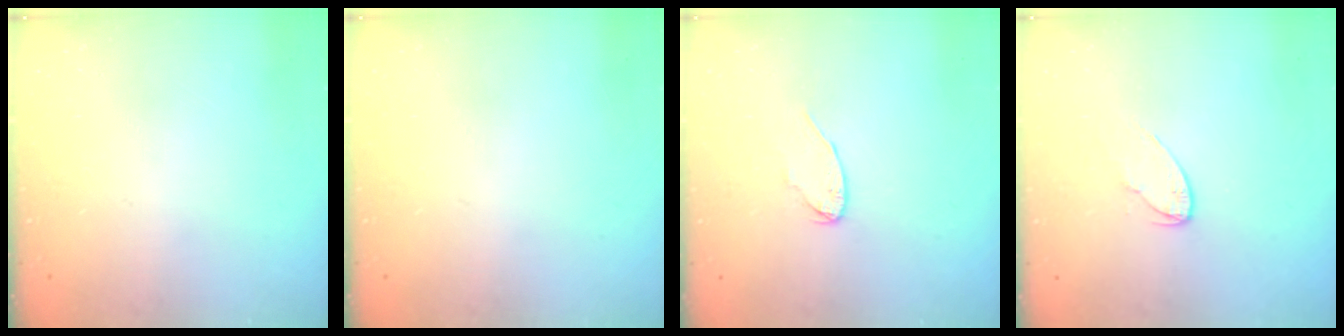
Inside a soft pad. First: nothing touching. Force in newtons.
{"total": 0.0}
{"total": 5.2, "press": 5.2, "slide": 0.4}
{"total": 5.0, "press": 4.9, "slide": 0.4}